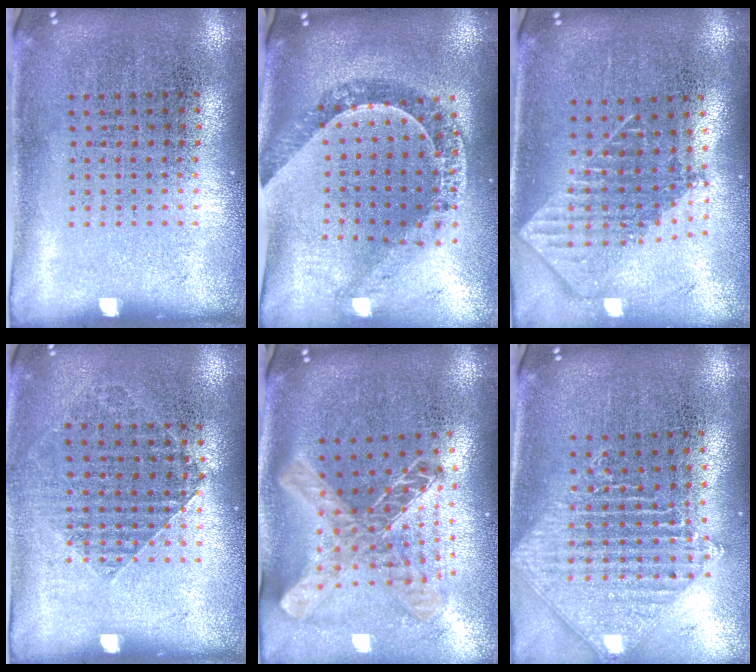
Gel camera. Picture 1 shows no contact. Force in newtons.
{"total": 1.1, "press": 1.1, "slide": 0.3}
{"total": 1.9, "press": 1.5, "slide": 1.3}
{"total": 0.9, "press": 0.9, "slide": 0.1}
{"total": 1.8, "press": 1.5, "slide": 0.9}
{"total": 1.6, "press": 1.4, "slide": 0.8}